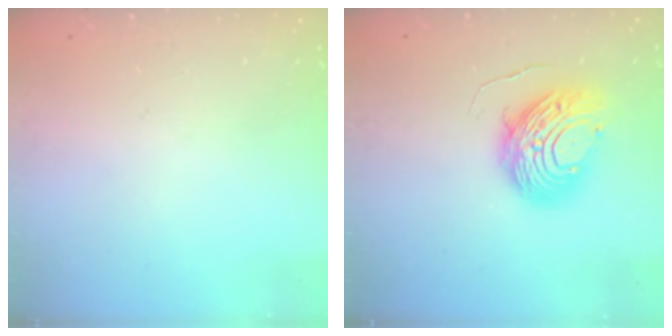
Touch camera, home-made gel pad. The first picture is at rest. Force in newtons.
{"total": 10.8, "press": 10.8, "slide": 1.0}